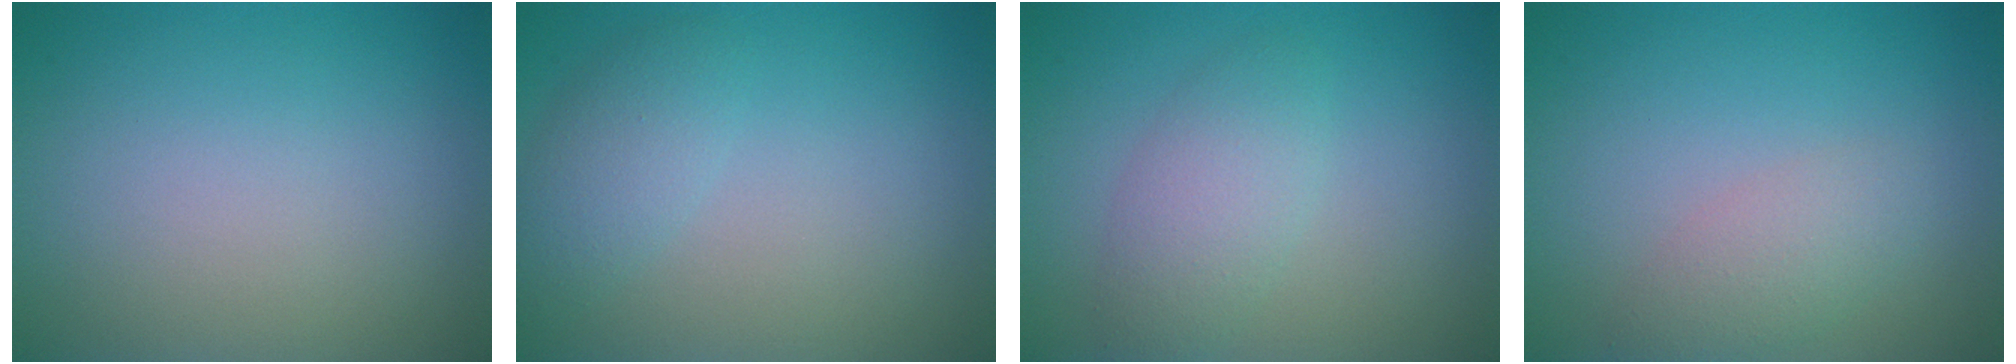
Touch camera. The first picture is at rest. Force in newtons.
{"total": 2.3, "press": 2.3, "slide": 0.1}
{"total": 3.1, "press": 3.1, "slide": 0.1}
{"total": 2.3, "press": 2.3, "slide": 0.1}